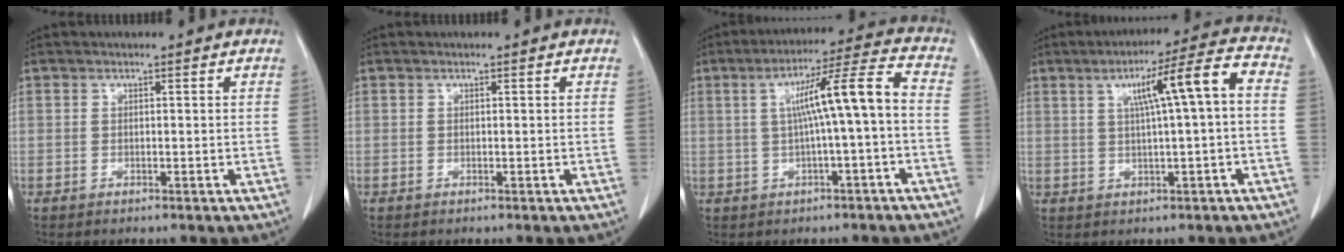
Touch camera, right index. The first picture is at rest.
{"total": 0.0}
{"total": 9.8, "force": [-0.1, -0.3, 9.8], "torque": [-0.157, 0.025, -0.001]}
{"total": 9.2, "force": [1.4, 0.0, 9.1], "torque": [-0.141, 0.019, 0.022]}